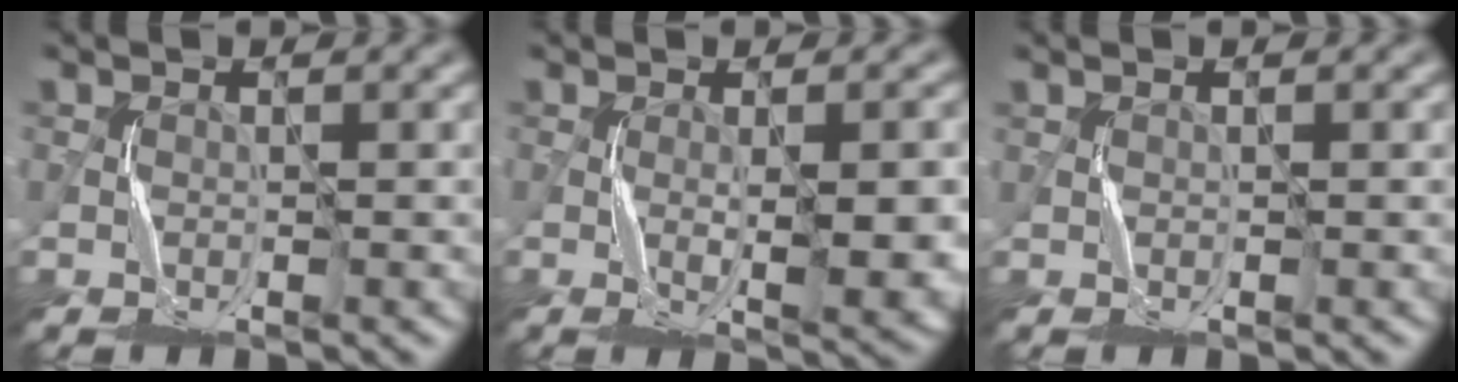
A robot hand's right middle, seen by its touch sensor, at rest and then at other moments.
{"total": 5.6, "force": [-0.5, 1.5, 5.3], "torque": [-0.087, -0.016, 0.005]}
{"total": 0.8, "force": [0.4, -0.4, -0.6], "torque": [0.013, -0.002, 0.009]}